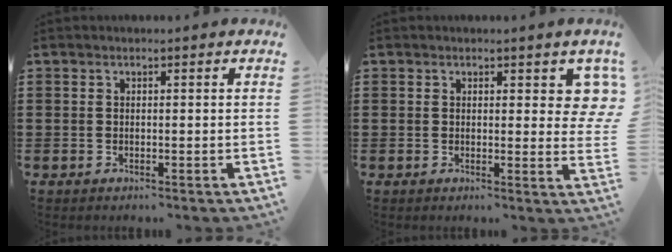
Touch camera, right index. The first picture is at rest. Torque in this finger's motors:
{"motor_torque": [0.04, 0.14, 0.24, 0.01]}